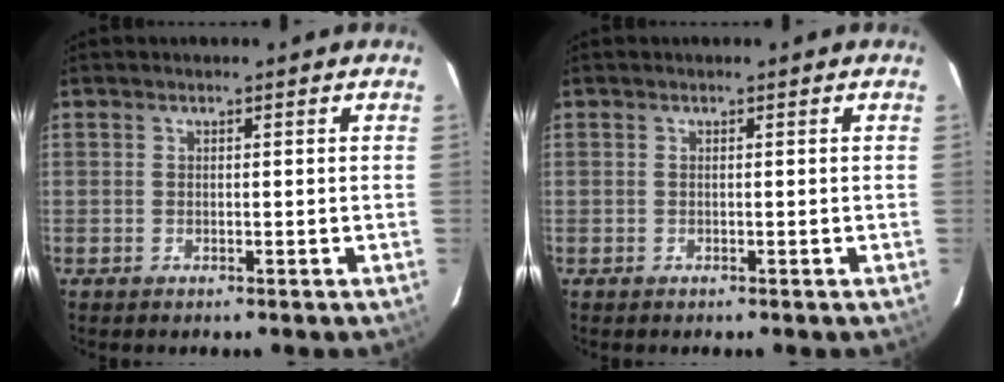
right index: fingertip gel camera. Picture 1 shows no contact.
{"total": 0.0}